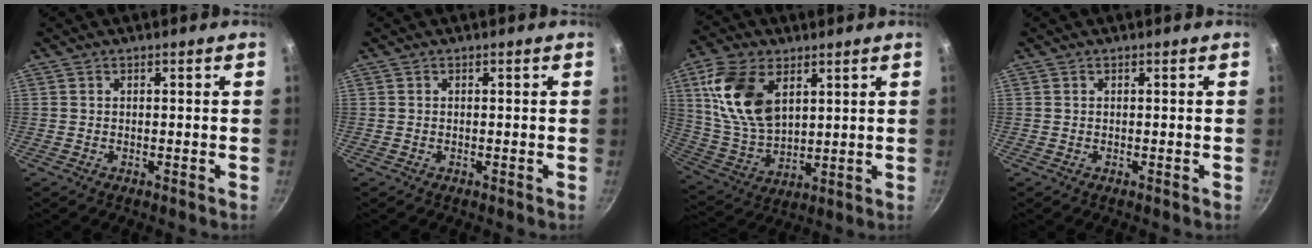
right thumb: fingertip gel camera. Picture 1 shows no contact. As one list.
[{"total": 0.0}, {"total": 15.9, "force": [5.8, 9.5, 11.3], "torque": [-0.201, -0.018, 0.125]}, {"total": 0.0}]